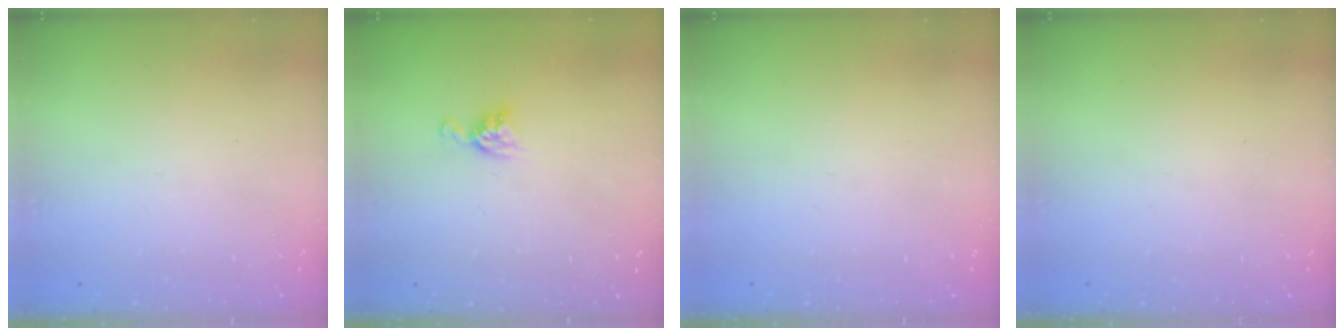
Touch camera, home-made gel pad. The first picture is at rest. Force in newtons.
{"total": 5.5, "press": 5.5, "slide": 0.1}
{"total": 0.0}
{"total": 0.0}